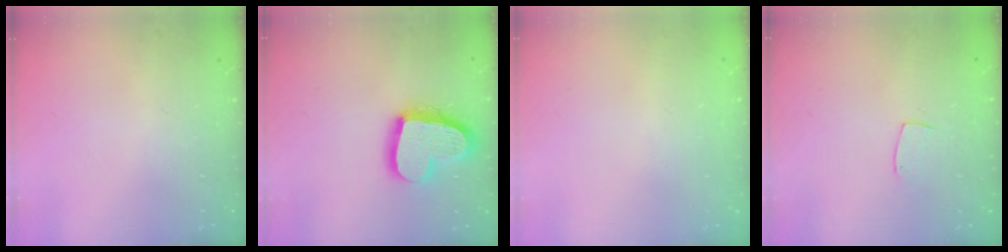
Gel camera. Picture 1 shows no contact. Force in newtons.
{"total": 18.0, "press": 17.9, "slide": 1.5}
{"total": 0.0}
{"total": 3.7, "press": 3.7, "slide": 0.2}